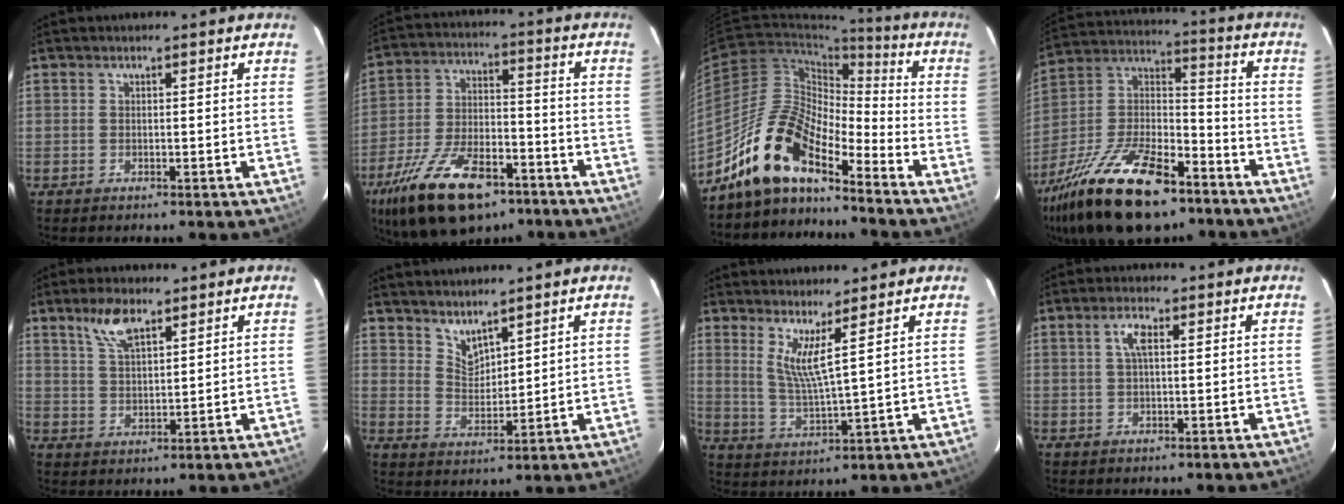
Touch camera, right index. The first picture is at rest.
{"total": 20.4, "force": [-13.1, 9.3, 12.6], "torque": [-0.250, -0.014, -0.213]}
{"total": 14.1, "force": [-11.6, 4.4, 6.8], "torque": [-0.124, 0.011, -0.233]}
{"total": 27.6, "force": [-17.6, 11.7, 17.8], "torque": [-0.360, -0.011, -0.292]}
{"total": 6.4, "force": [4.2, 2.4, 4.2], "torque": [-0.079, 0.008, 0.084]}
{"total": 4.9, "force": [4.3, 1.6, 1.8], "torque": [-0.026, -0.005, 0.085]}
{"total": 5.7, "force": [3.5, -0.5, 4.5], "torque": [-0.086, -0.014, 0.067]}
{"total": 3.0, "force": [0.8, 1.0, 2.7], "torque": [-0.056, 0.008, 0.015]}